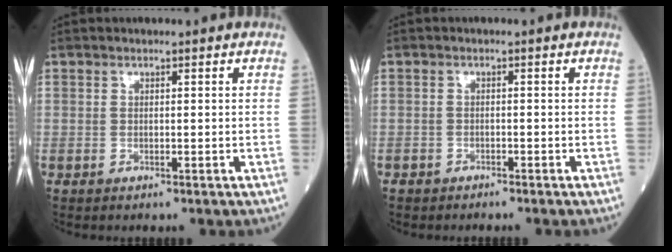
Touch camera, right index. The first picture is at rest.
{"total": 1.1, "force": [-1.0, 0.5, 0.1], "torque": [-0.008, 0.001, -0.018]}